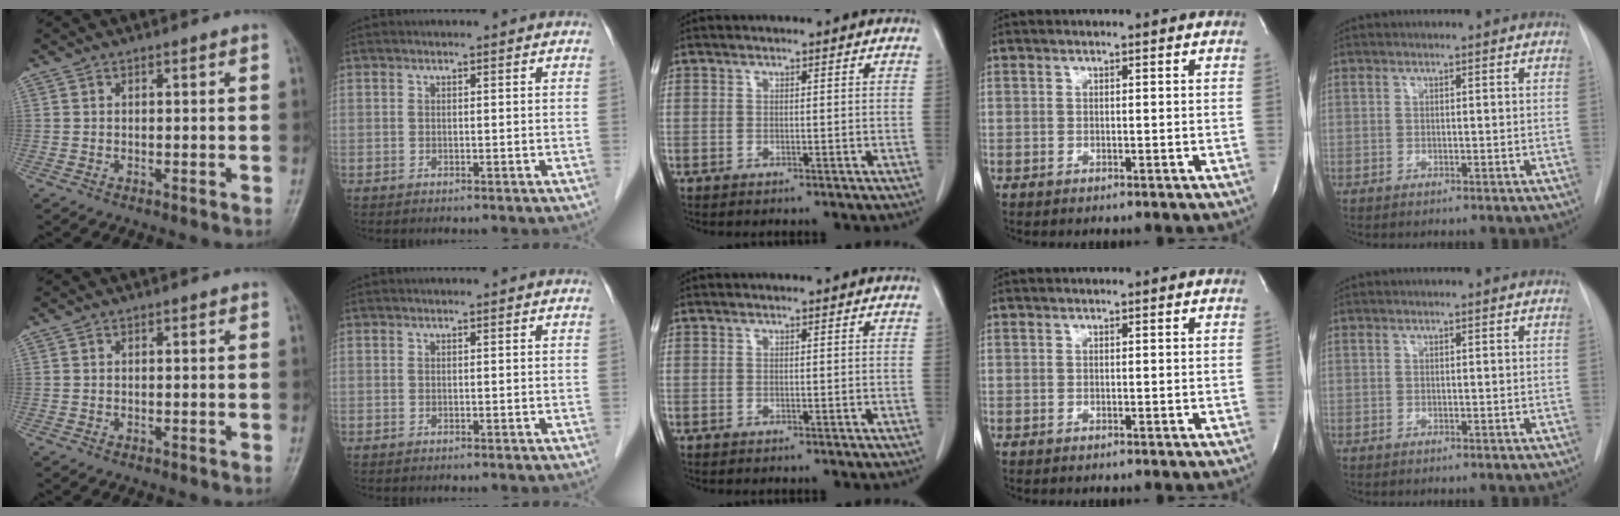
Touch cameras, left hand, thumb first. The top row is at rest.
{}